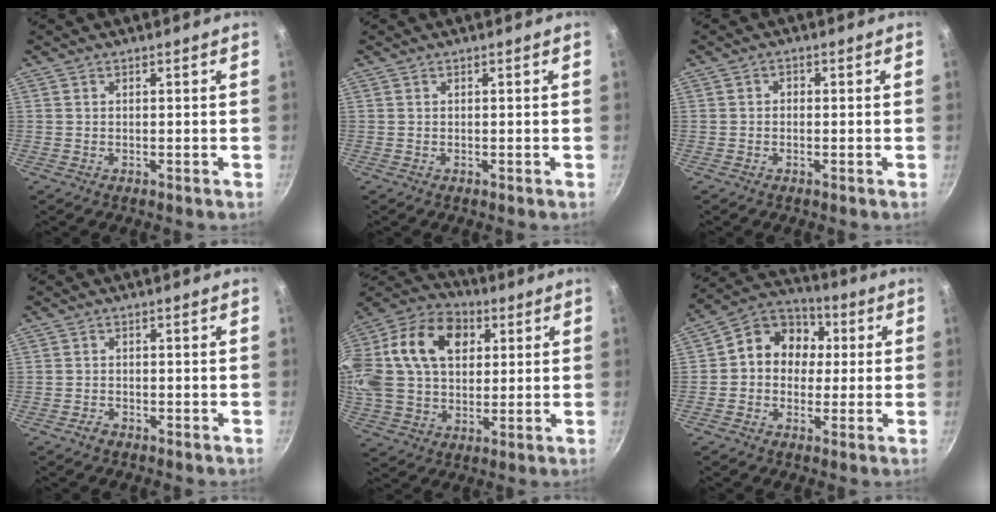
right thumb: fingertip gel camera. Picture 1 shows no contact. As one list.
[{"total": 0.0}, {"total": 1.3, "force": [-0.2, 1.0, 0.7], "torque": [-0.010, 0.007, -0.006]}, {"total": 1.5, "force": [-1.1, 0.9, 0.6], "torque": [-0.011, 0.011, -0.021]}, {"total": 28.2, "force": [7.8, 19.9, 18.4], "torque": [-0.385, 0.033, 0.128]}, {"total": 11.7, "force": [1.2, 10.0, 6.0], "torque": [-0.053, 0.027, -0.005]}]